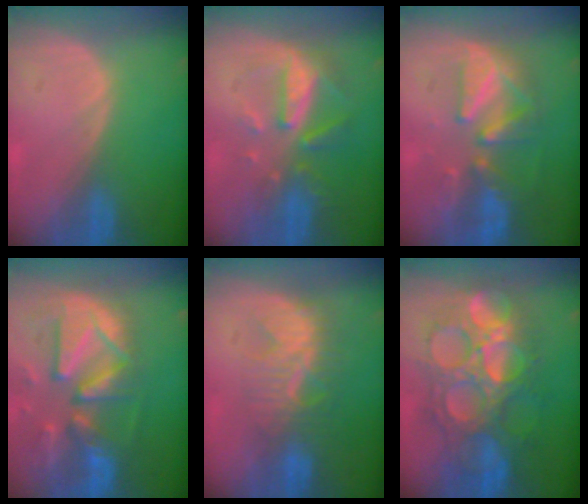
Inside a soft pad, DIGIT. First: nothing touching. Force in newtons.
{"total": 8.0, "press": 7.3, "slide": 3.3}
{"total": 8.4, "press": 8.1, "slide": 2.0}
{"total": 13.2, "press": 11.4, "slide": 6.6}
{"total": 8.1, "press": 7.9, "slide": 1.8}
{"total": 13.0, "press": 13.0, "slide": 1.5}